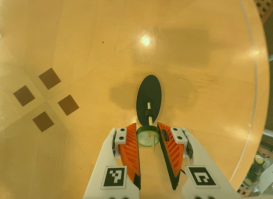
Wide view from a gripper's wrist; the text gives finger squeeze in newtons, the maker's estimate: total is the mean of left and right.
{"total": 7.1, "left": 6.9, "right": 7.3}